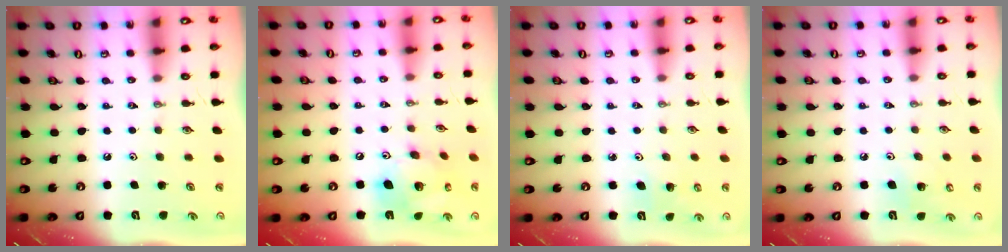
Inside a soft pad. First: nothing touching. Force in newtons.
{"total": 14.7, "press": 14.3, "slide": 3.2}
{"total": 4.2, "press": 4.1, "slide": 0.8}
{"total": 6.5, "press": 6.4, "slide": 1.5}